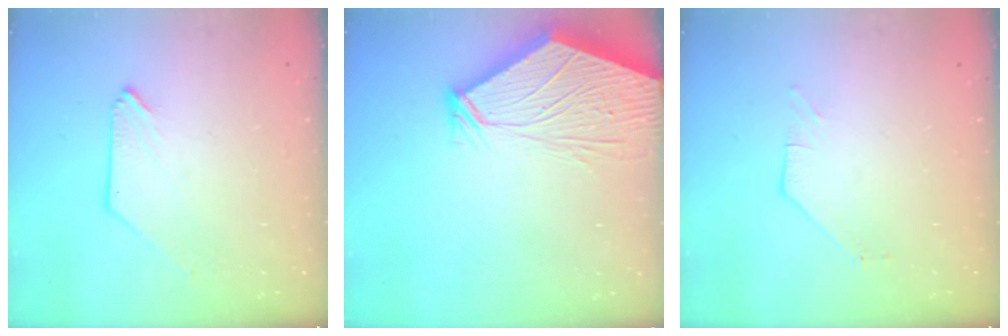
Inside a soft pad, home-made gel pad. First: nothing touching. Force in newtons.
{"total": 11.8, "press": 11.7, "slide": 1.5}
{"total": 1.5, "press": 1.5, "slide": 0.3}